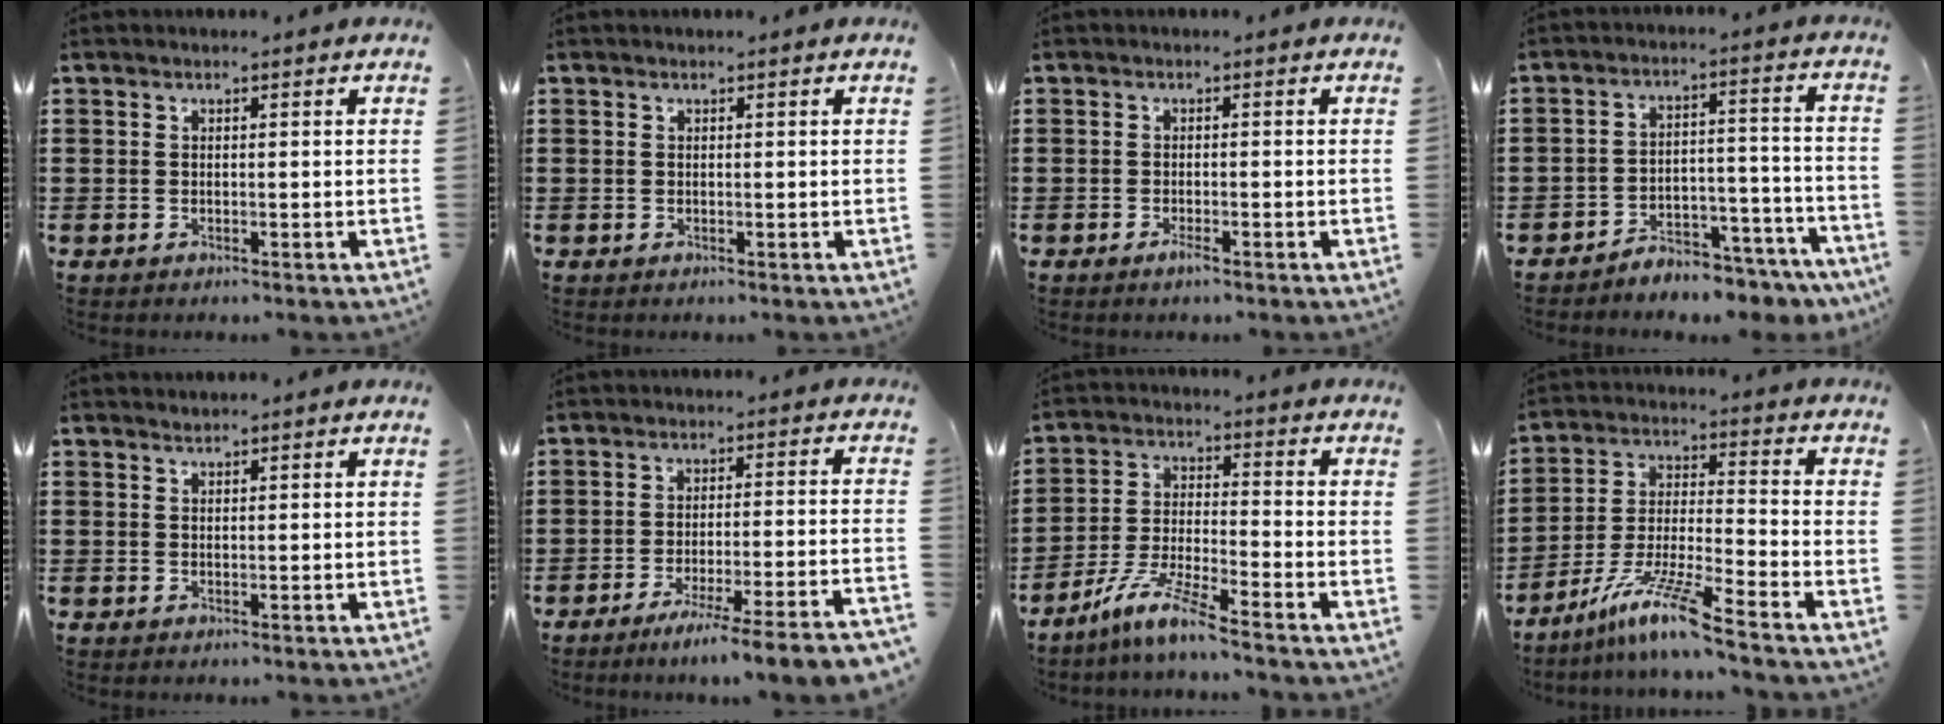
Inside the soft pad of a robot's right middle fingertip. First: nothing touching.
{"total": 0.0}
{"total": 1.2, "force": [-0.8, 0.2, 0.9], "torque": [-0.018, -0.004, -0.013]}
{"total": 5.0, "force": [-4.9, 0.7, 0.5], "torque": [-0.010, 0.013, -0.099]}
{"total": 0.6, "force": [0.6, 0.1, -0.1], "torque": [0.000, -0.001, 0.011]}
{"total": 6.3, "force": [-5.2, -0.9, 3.4], "torque": [-0.048, -0.015, -0.095]}
{"total": 7.7, "force": [-6.3, -0.1, 4.4], "torque": [-0.102, -0.015, -0.128]}
{"total": 9.9, "force": [-7.6, 0.1, 6.4], "torque": [-0.138, -0.011, -0.153]}